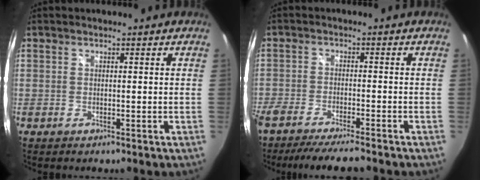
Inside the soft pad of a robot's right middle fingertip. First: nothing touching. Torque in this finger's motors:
{"motor_torque": [1.19, -0.95, 0.40, 0.15]}